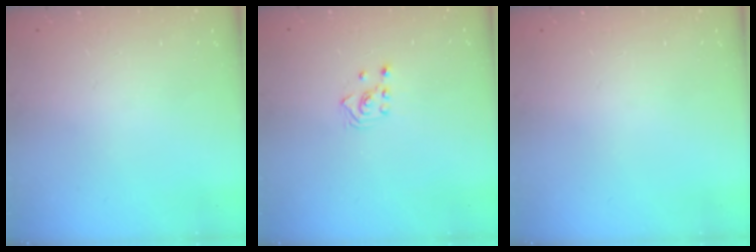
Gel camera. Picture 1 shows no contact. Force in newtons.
{"total": 2.5, "press": 2.3, "slide": 1.0}
{"total": 0.0}